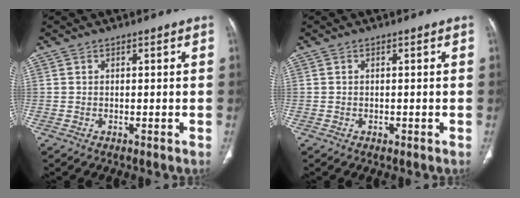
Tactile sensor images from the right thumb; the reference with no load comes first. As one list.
[{"total": 0.6, "force": [-0.2, 0.5, 0.3], "torque": [-0.006, 0.000, -0.003]}]